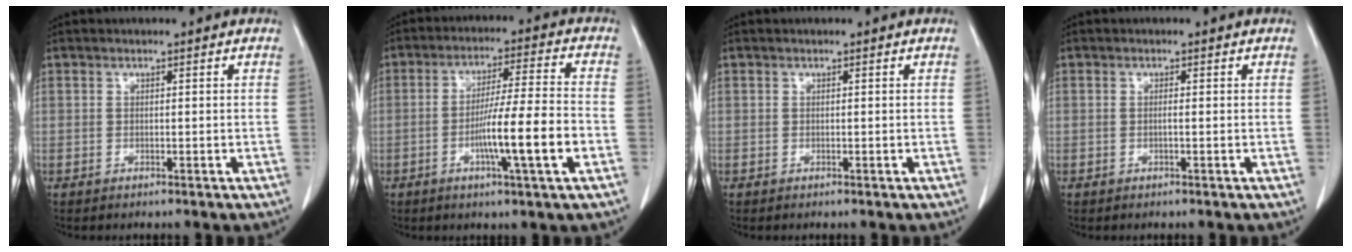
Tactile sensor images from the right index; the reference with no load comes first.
{"total": 11.2, "force": [-3.4, -0.4, 10.7], "torque": [-0.180, -0.002, -0.057]}
{"total": 0.0}
{"total": 0.6, "force": [0.0, 0.0, 0.6], "torque": [-0.009, 0.002, 0.002]}